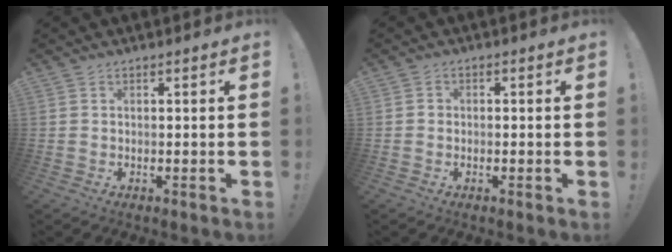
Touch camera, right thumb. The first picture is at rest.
{"total": 1.3, "force": [-0.8, 0.9, 0.4], "torque": [-0.014, 0.008, -0.014]}